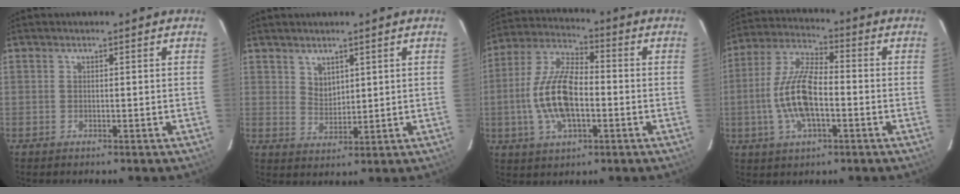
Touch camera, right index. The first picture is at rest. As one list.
[{"total": 3.5, "force": [2.5, 2.2, 1.2], "torque": [-0.014, 0.001, 0.050]}, {"total": 13.9, "force": [-2.4, 6.1, 12.3], "torque": [-0.258, 0.006, -0.047]}, {"total": 12.7, "force": [-2.7, 4.8, 11.5], "torque": [-0.241, 0.004, -0.053]}]